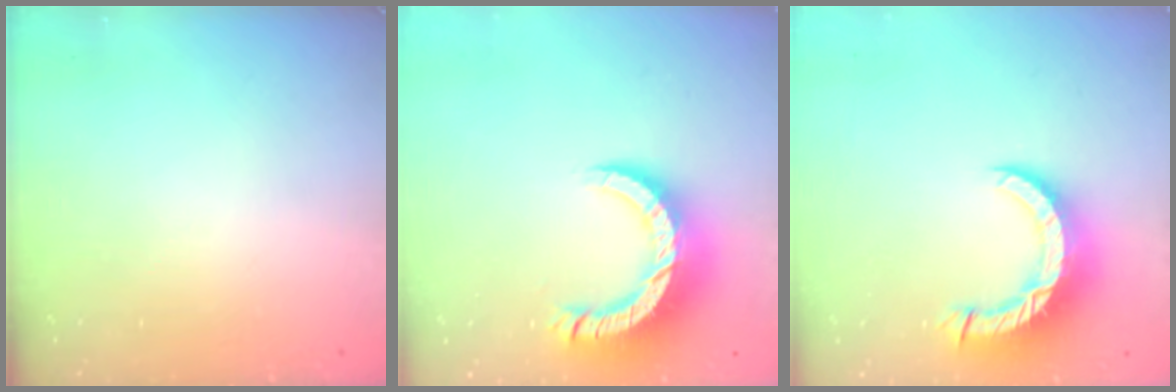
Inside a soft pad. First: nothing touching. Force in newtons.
{"total": 12.9, "press": 12.9, "slide": 1.3}
{"total": 11.4, "press": 11.3, "slide": 1.1}